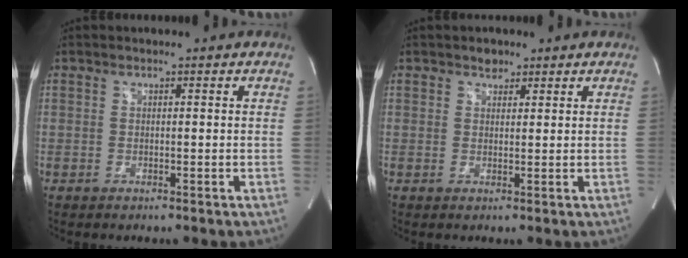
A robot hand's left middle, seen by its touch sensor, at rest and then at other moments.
{"total": 1.6, "force": [1.1, 1.1, 0.4], "torque": [-0.007, 0.000, 0.017]}